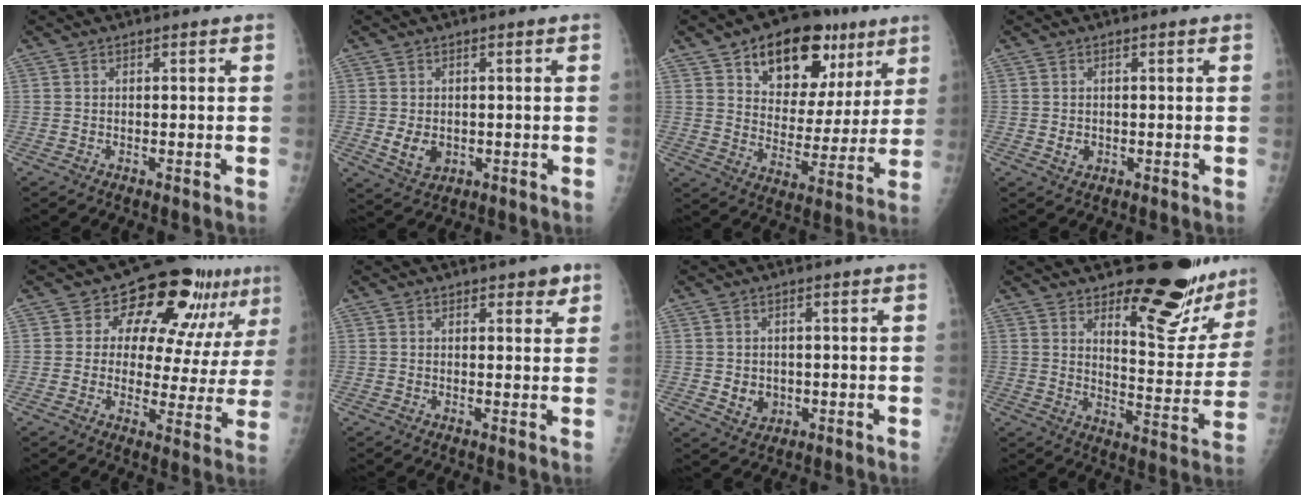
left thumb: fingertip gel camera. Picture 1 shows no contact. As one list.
[{"total": 4.5, "force": [-0.4, 3.5, 2.8], "torque": [-0.036, -0.006, 0.003]}, {"total": 19.7, "force": [10.4, 11.6, 12.1], "torque": [-0.120, -0.031, 0.156]}, {"total": 1.7, "force": [-0.2, 1.5, 0.9], "torque": [-0.008, 0.000, 0.002]}, {"total": 16.2, "force": [8.8, 8.2, 10.8], "torque": [-0.096, -0.032, 0.112]}, {"total": 3.3, "force": [2.0, 1.6, 2.1], "torque": [-0.007, -0.009, 0.023]}, {"total": 3.9, "force": [-0.3, 3.4, 2.0], "torque": [-0.016, -0.001, 0.006]}, {"total": 18.3, "force": [14.1, 6.1, 9.9], "torque": [-0.083, -0.128, 0.187]}]